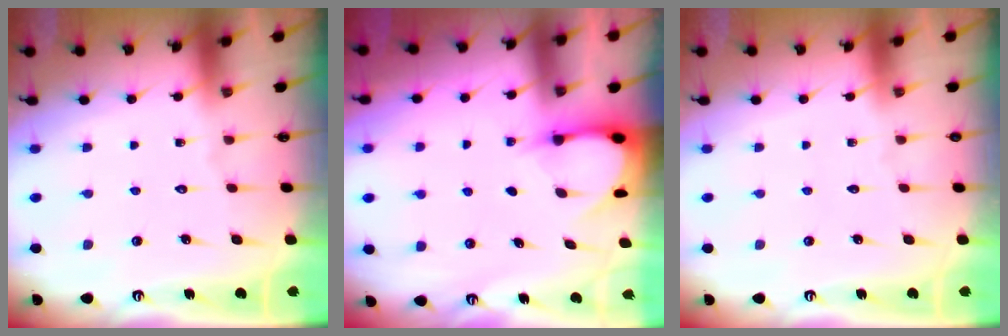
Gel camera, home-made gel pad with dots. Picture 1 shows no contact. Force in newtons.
{"total": 3.1, "press": 3.1, "slide": 0.4}
{"total": 0.0}